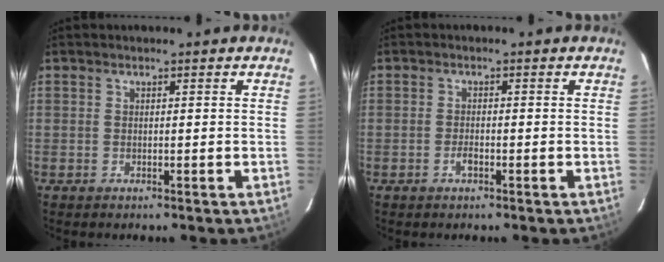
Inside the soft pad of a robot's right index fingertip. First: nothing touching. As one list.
[{"total": 1.6, "force": [-0.9, 0.8, 1.1], "torque": [-0.024, 0.000, -0.017]}]